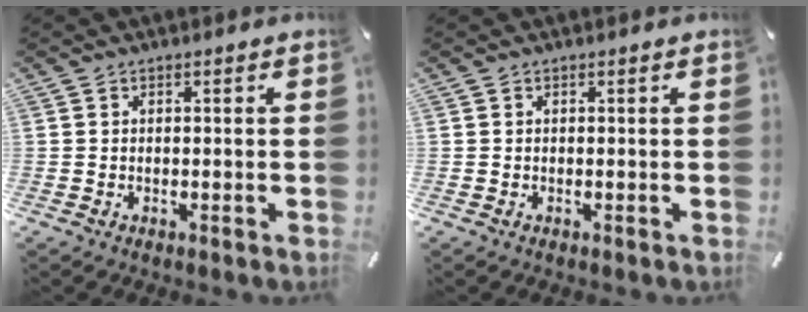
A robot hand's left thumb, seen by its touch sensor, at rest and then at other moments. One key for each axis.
{"total": 0.0}